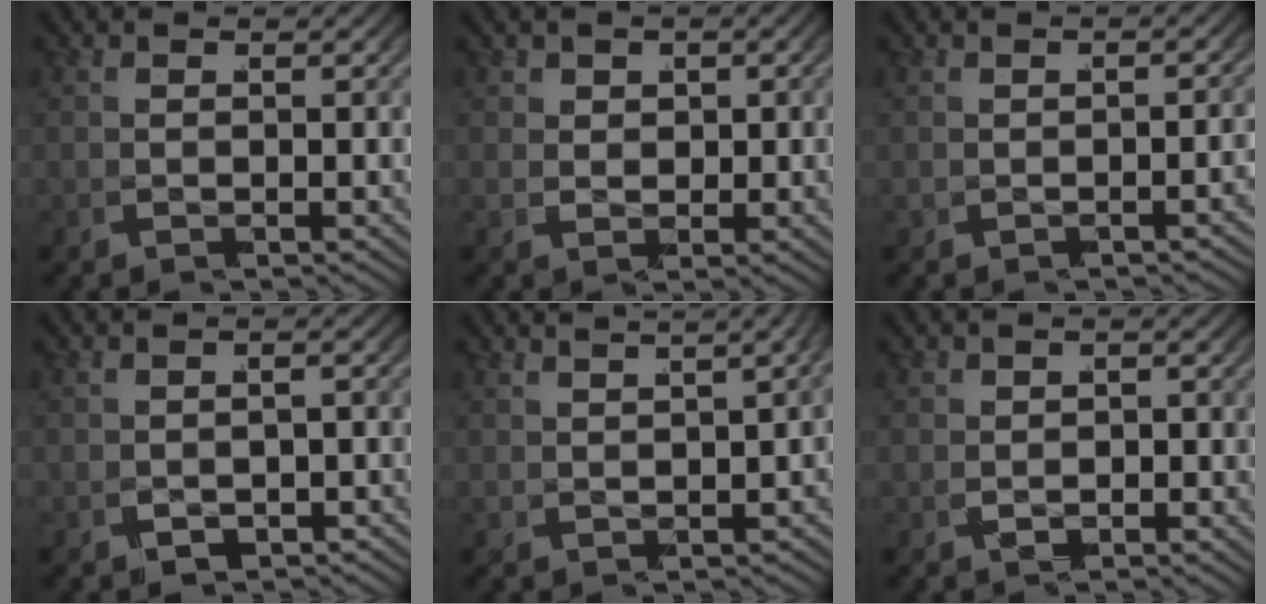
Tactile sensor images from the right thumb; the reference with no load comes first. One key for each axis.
{"total": 1.0, "fx": 0.6, "fy": 0.0, "fz": -0.8, "tx": 0.016, "ty": 0.006, "tz": 0.013}
{"total": 0.9, "fx": -0.7, "fy": -0.1, "fz": 0.6, "tx": -0.002, "ty": 0.006, "tz": -0.010}
{"total": 2.2, "fx": -1.8, "fy": 0.9, "fz": 0.9, "tx": -0.021, "ty": -0.003, "tz": -0.024}
{"total": 1.9, "fx": 1.2, "fy": 0.7, "fz": 1.3, "tx": 0.000, "ty": 0.017, "tz": 0.017}
{"total": 1.2, "fx": -0.8, "fy": 0.8, "fz": -0.3, "tx": -0.013, "ty": -0.006, "tz": -0.007}